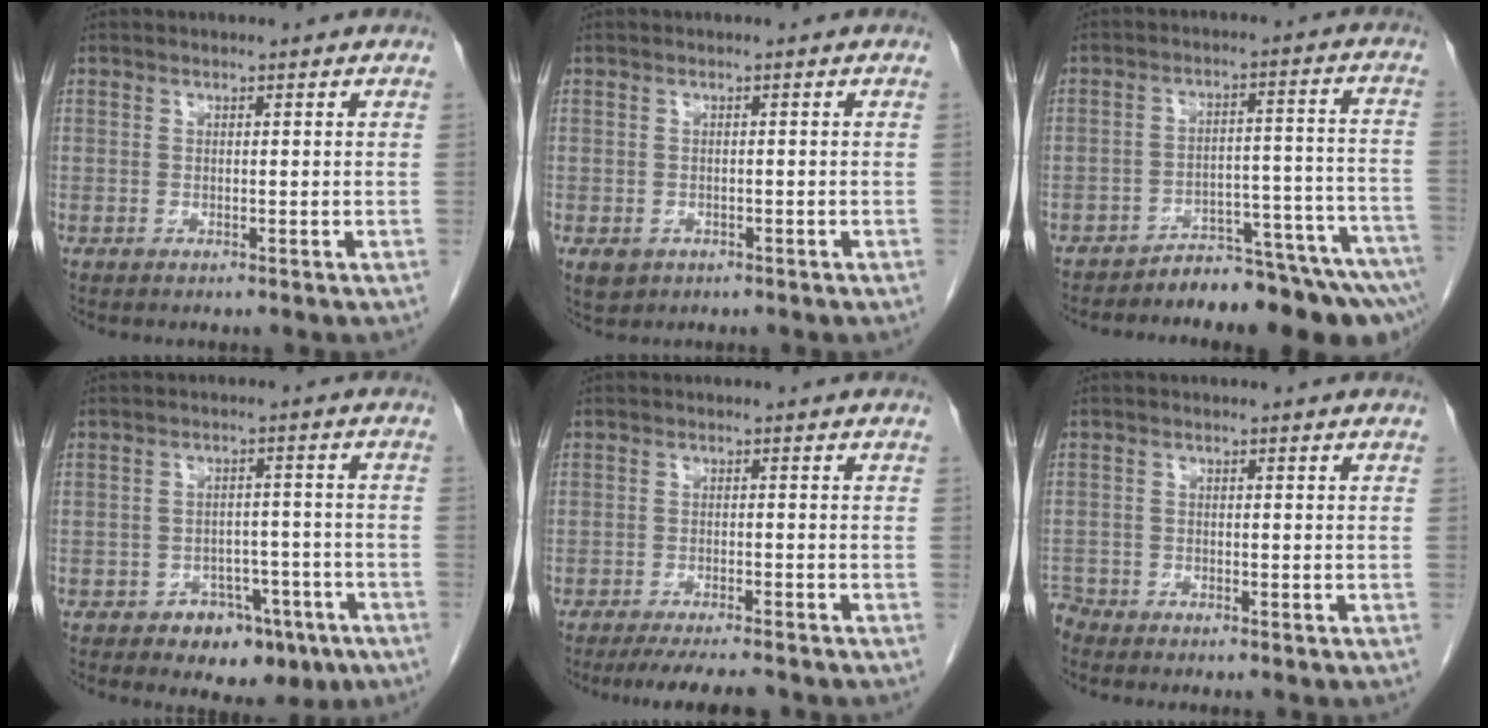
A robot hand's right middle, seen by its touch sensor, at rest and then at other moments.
{"total": 2.8, "force": [-1.5, 2.2, 1.0], "torque": [-0.016, 0.000, -0.014]}
{"total": 12.7, "force": [-11.7, 1.5, 4.6], "torque": [-0.028, 0.039, -0.159]}
{"total": 7.8, "force": [-4.7, 4.9, 3.9], "torque": [-0.035, 0.022, -0.059]}
{"total": 7.7, "force": [-6.8, 0.6, 3.6], "torque": [-0.046, -0.016, -0.104]}
{"total": 2.6, "force": [-2.5, 0.8, -0.1], "torque": [0.001, -0.005, -0.049]}